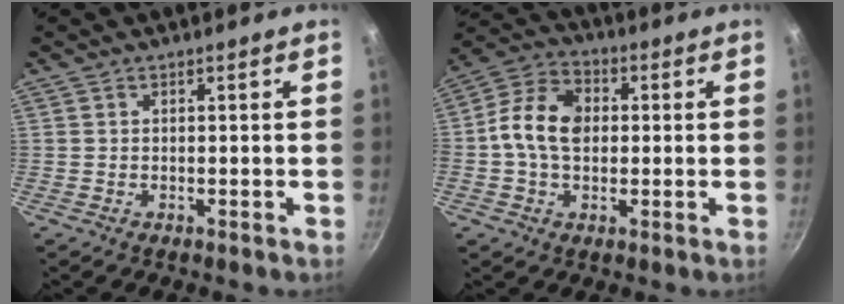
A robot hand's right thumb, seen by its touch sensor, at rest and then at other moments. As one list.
[{"total": 11.5, "force": [0.3, 8.3, 8.0], "torque": [-0.126, 0.024, -0.014]}]